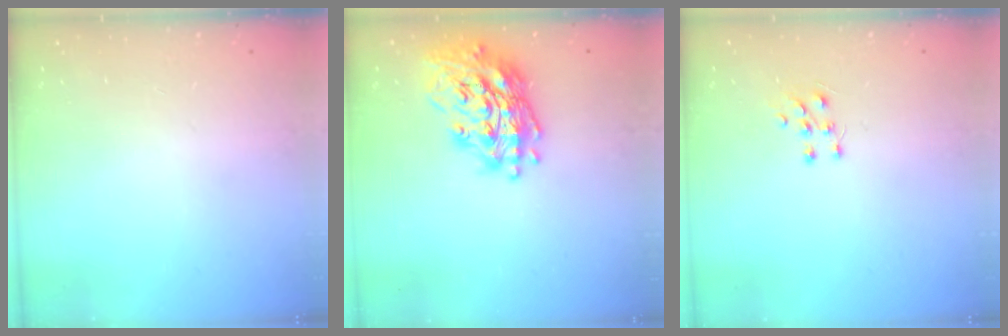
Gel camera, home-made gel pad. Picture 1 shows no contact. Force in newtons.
{"total": 19.7, "press": 19.5, "slide": 2.7}
{"total": 5.6, "press": 5.5, "slide": 1.0}